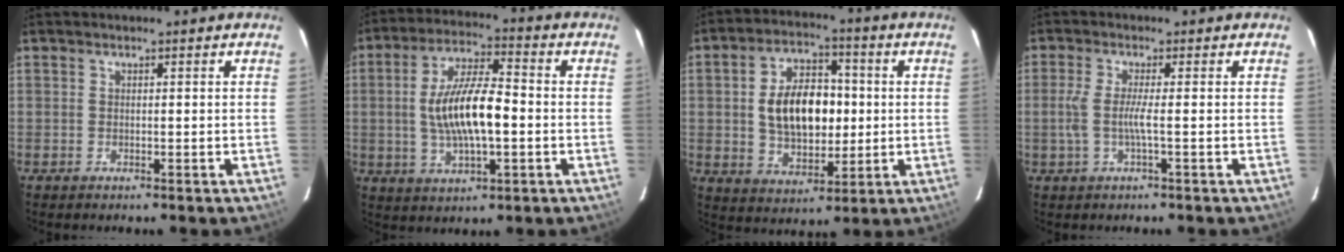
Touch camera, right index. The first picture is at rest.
{"total": 13.1, "force": [-1.1, 4.3, 12.3], "torque": [-0.236, 0.005, -0.015]}
{"total": 13.8, "force": [0.5, 8.3, 11.0], "torque": [-0.199, 0.021, 0.020]}
{"total": 4.0, "force": [-0.9, -0.3, 3.9], "torque": [-0.088, -0.005, -0.017]}